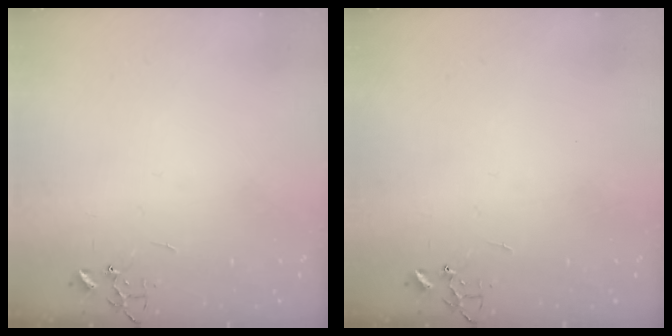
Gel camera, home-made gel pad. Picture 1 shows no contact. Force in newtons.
{"total": 0.0}